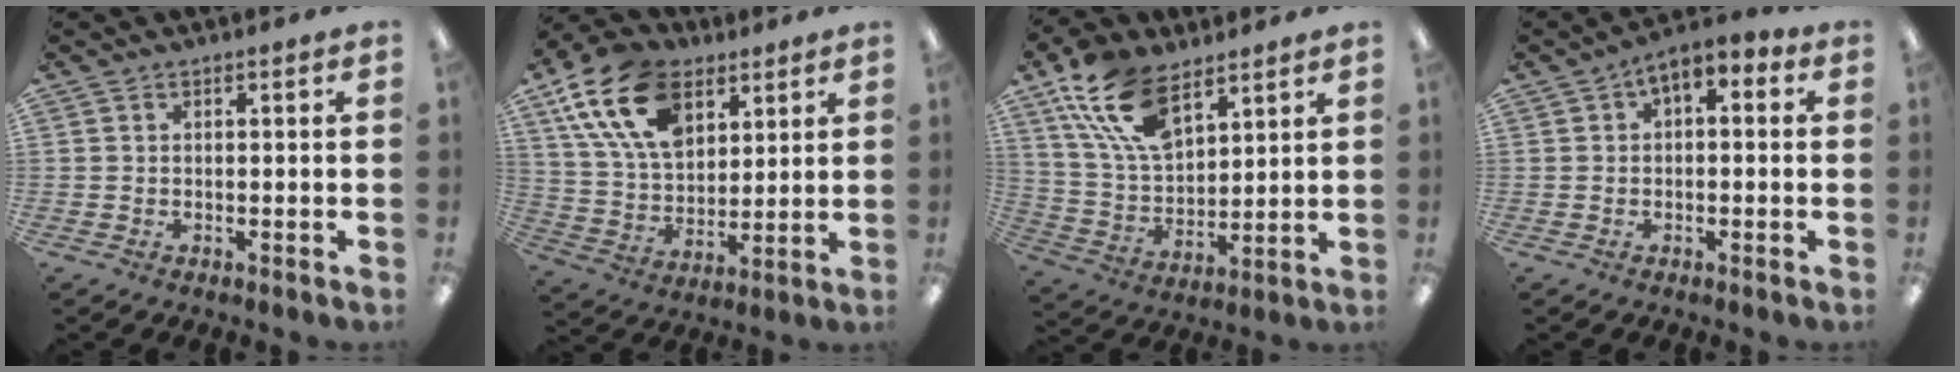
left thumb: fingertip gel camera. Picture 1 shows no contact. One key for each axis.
{"total": 19.2, "fx": 10.0, "fy": 12.0, "fz": 11.3, "tx": -0.222, "ty": -0.023, "tz": 0.182}
{"total": 17.2, "fx": 9.8, "fy": 9.1, "fz": 10.9, "tx": -0.232, "ty": -0.019, "tz": 0.179}
{"total": 3.5, "fx": 0.7, "fy": 2.4, "fz": 2.5, "tx": -0.039, "ty": 0.002, "tz": 0.009}